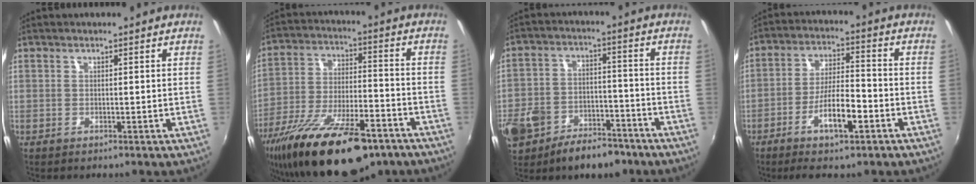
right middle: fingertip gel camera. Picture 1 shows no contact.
{"total": 24.1, "force": [-16.7, 8.2, 15.4], "torque": [-0.289, -0.043, -0.262]}
{"total": 17.1, "force": [-10.0, 10.6, 9.0], "torque": [-0.234, -0.006, -0.149]}
{"total": 8.9, "force": [-4.7, 1.7, 7.3], "torque": [-0.145, -0.001, -0.082]}